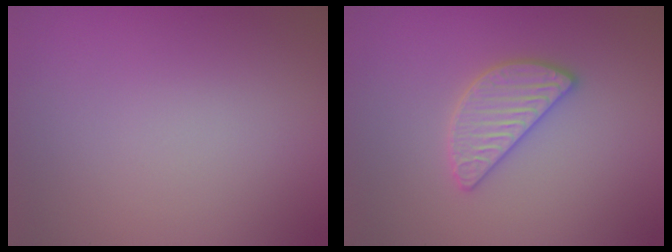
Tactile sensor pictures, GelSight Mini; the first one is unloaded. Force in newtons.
{"total": 2.9, "press": 2.9, "slide": 0.3}